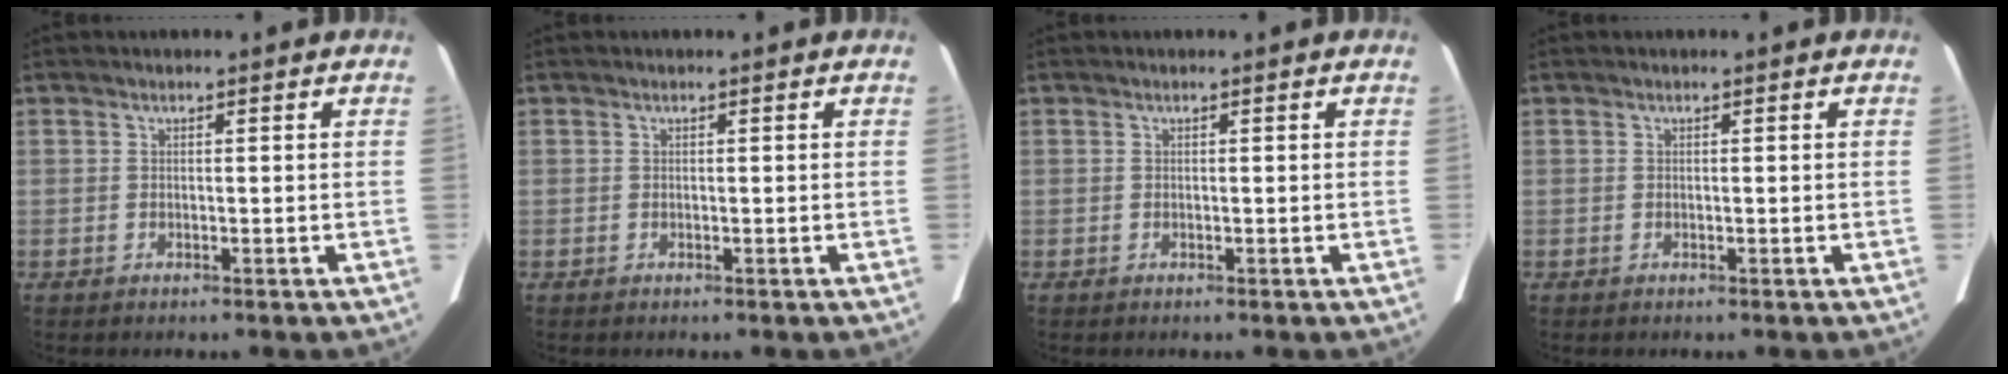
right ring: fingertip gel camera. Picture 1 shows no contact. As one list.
[{"total": 0.0}, {"total": 0.0}, {"total": 0.0}]